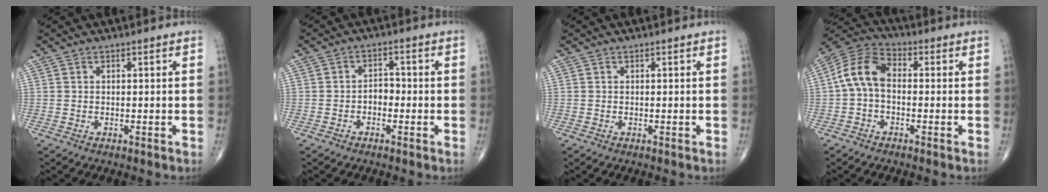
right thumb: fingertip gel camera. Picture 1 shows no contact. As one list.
[{"total": 2.7, "force": [-1.0, 1.9, 1.7], "torque": [-0.012, 0.015, -0.024]}, {"total": 0.0}, {"total": 9.0, "force": [-0.3, 5.6, 7.1], "torque": [-0.133, 0.029, -0.019]}]